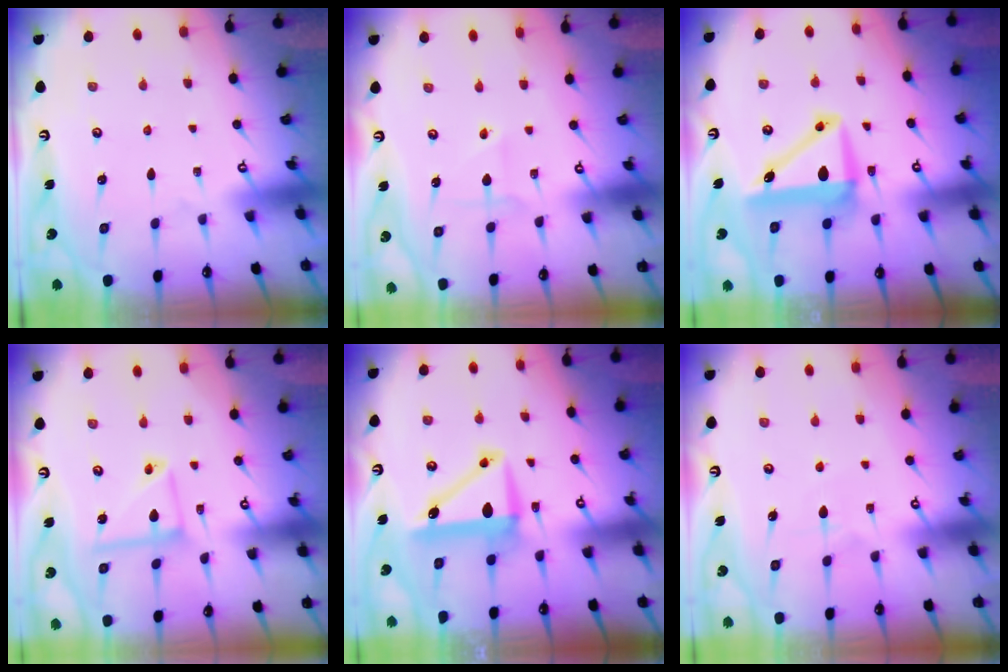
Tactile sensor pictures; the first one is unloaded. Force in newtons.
{"total": 2.8, "press": 2.6, "slide": 0.9}
{"total": 9.5, "press": 9.3, "slide": 2.1}
{"total": 8.4, "press": 8.3, "slide": 0.8}
{"total": 9.1, "press": 9.0, "slide": 1.6}
{"total": 4.9, "press": 4.9, "slide": 0.3}